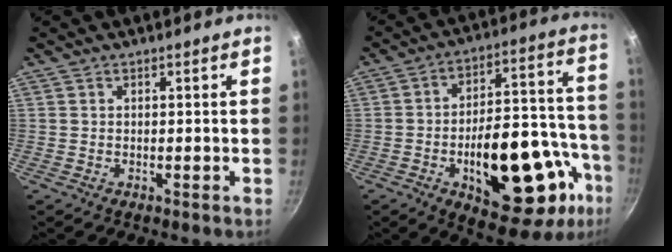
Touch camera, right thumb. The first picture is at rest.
{"total": 27.5, "force": [-9.6, 13.3, 22.0], "torque": [-0.259, 0.049, -0.118]}